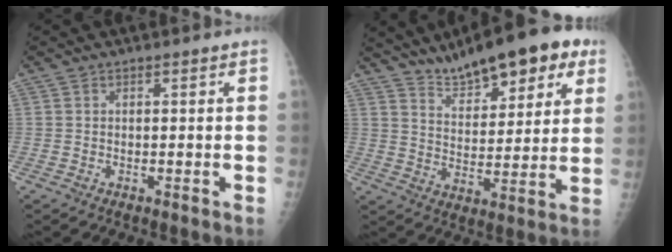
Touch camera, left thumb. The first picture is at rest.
{"total": 16.1, "force": [10.7, 5.9, 10.5], "torque": [-0.115, -0.039, 0.168]}